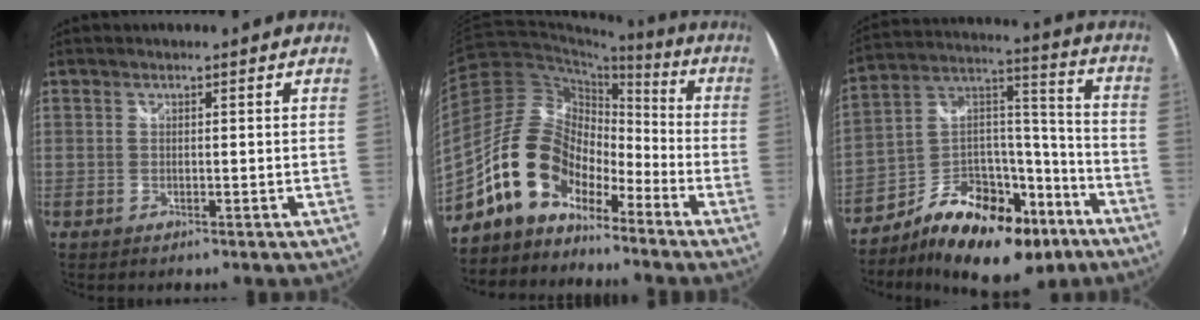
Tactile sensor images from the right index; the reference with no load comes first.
{"total": 13.7, "force": [-9.4, 7.6, 6.5], "torque": [-0.117, 0.022, -0.179]}
{"total": 21.8, "force": [-12.2, 12.0, 13.5], "torque": [-0.233, 0.043, -0.186]}